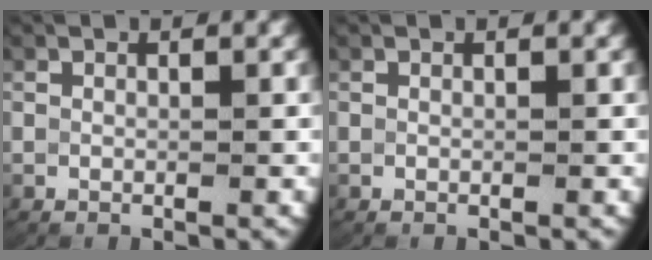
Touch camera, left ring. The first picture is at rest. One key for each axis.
{"total": 0.0}